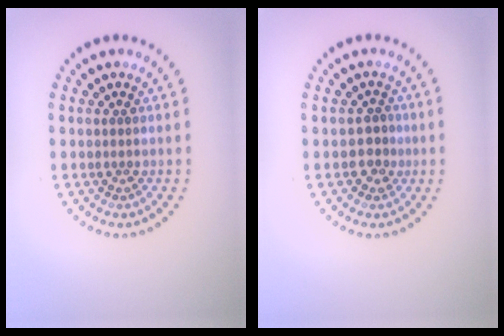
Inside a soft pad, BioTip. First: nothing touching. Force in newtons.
{"total": 1.8, "press": 1.7, "slide": 0.8}